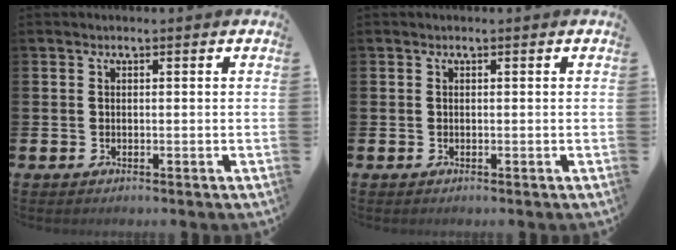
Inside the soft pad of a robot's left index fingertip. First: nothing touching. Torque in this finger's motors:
{"motor_torque": [0.00, 0.00, 0.00, 0.01]}